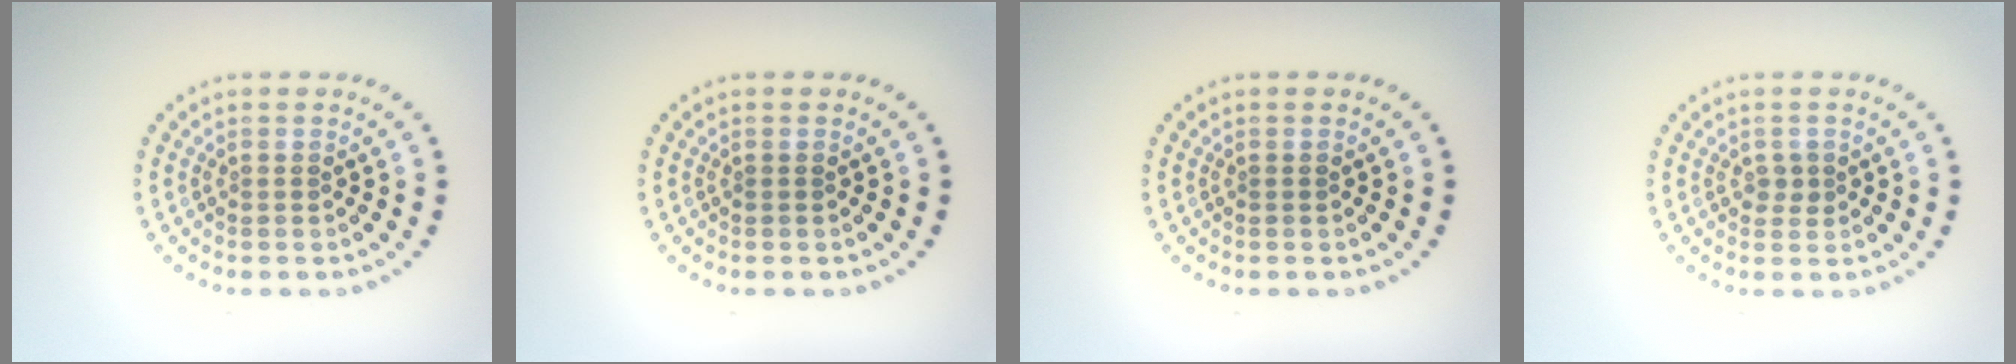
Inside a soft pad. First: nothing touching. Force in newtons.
{"total": 0.0}
{"total": 0.0}
{"total": 1.1, "press": 1.0, "slide": 0.3}